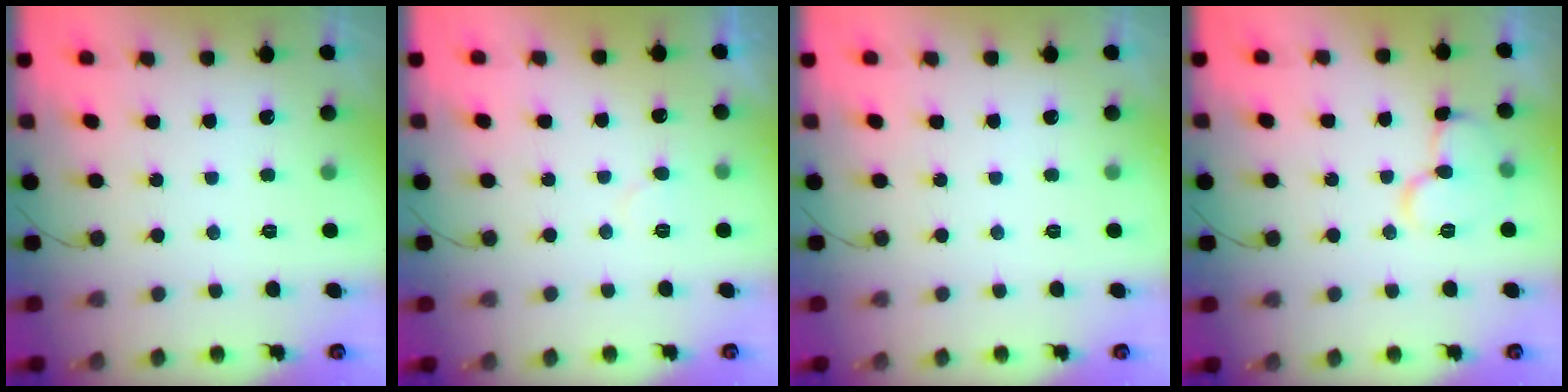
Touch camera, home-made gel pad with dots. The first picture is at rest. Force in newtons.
{"total": 3.6, "press": 3.5, "slide": 0.4}
{"total": 0.0}
{"total": 10.3, "press": 10.3, "slide": 0.9}